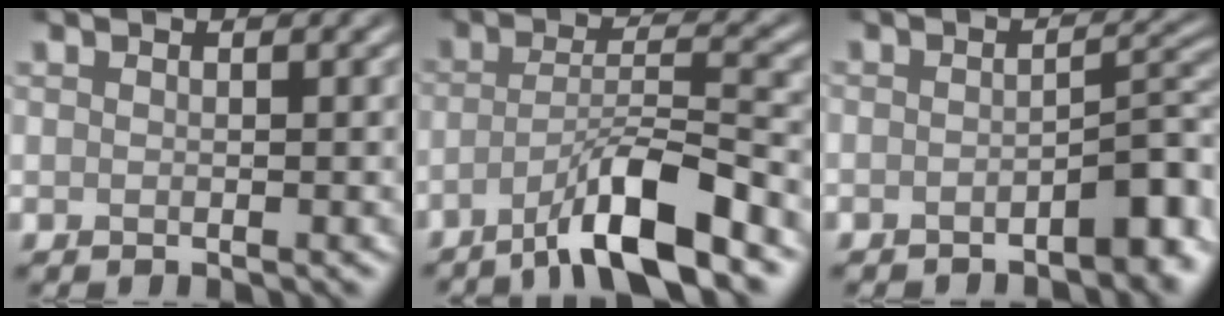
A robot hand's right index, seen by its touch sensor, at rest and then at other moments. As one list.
[{"total": 7.3, "force": [-4.8, 0.9, 5.4], "torque": [-0.087, 0.008, -0.090]}, {"total": 3.9, "force": [-2.3, 1.3, 2.9], "torque": [-0.036, 0.009, -0.038]}]